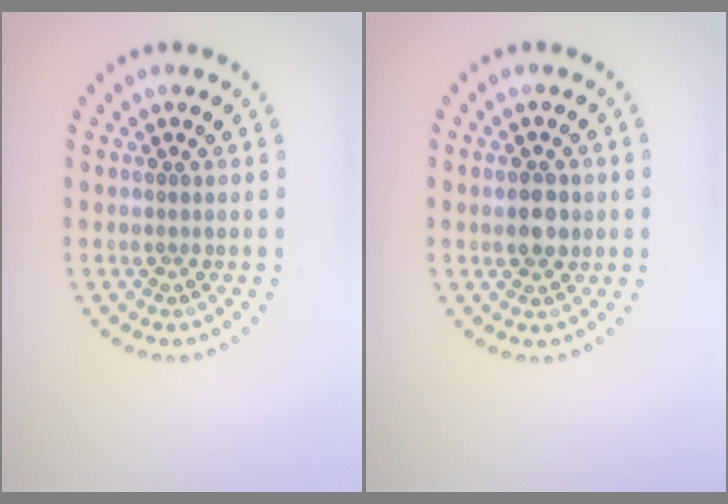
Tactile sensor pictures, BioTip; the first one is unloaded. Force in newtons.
{"total": 2.4, "press": 2.4, "slide": 0.2}